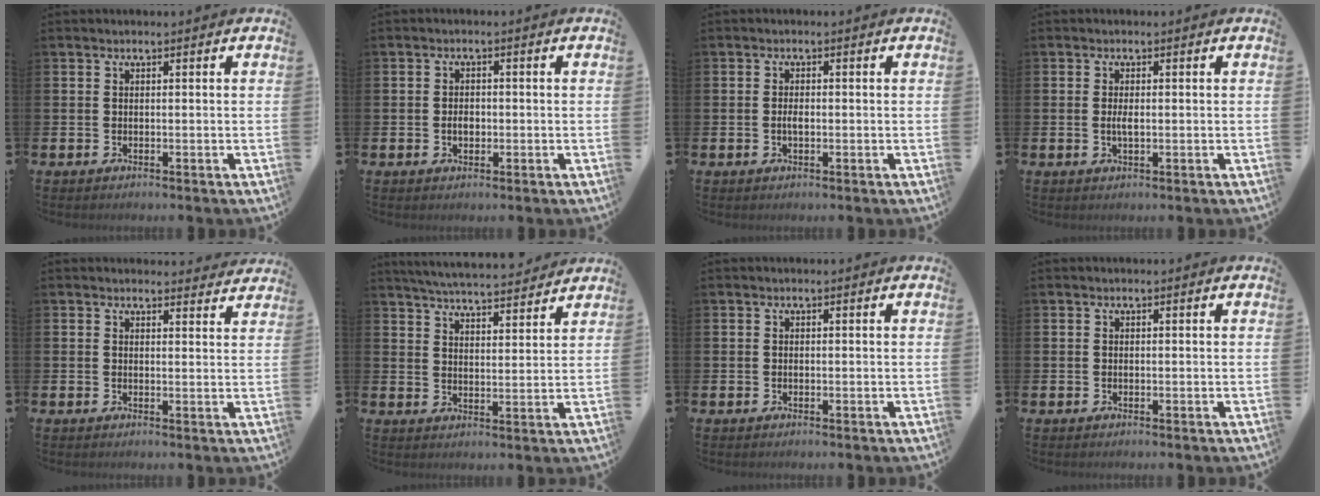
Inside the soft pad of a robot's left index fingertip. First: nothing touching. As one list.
[{"total": 2.2, "force": [-0.3, 1.5, 1.5], "torque": [-0.008, -0.004, -0.012]}, {"total": 1.4, "force": [-0.2, 0.6, 1.3], "torque": [-0.019, 0.000, -0.006]}, {"total": 1.8, "force": [0.0, 0.6, 1.7], "torque": [-0.027, -0.001, -0.004]}, {"total": 2.2, "force": [2.2, 0.5, -0.1], "torque": [0.017, -0.018, 0.035]}, {"total": 5.7, "force": [5.6, 0.3, 0.8], "torque": [-0.031, -0.040, 0.099]}, {"total": 0.0}, {"total": 0.0}]